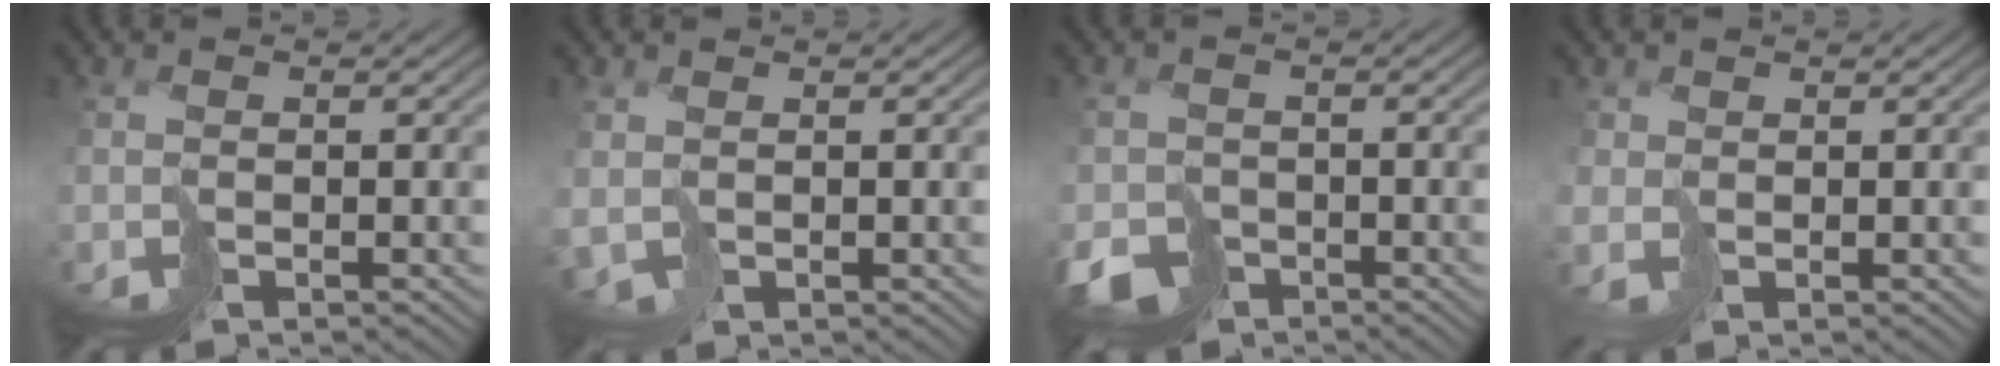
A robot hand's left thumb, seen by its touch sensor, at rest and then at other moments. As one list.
[{"total": 1.6, "force": [0.7, 1.2, 0.8], "torque": [-0.024, -0.009, 0.022]}, {"total": 3.9, "force": [-2.9, 2.4, 1.2], "torque": [-0.020, -0.007, -0.059]}, {"total": 1.4, "force": [0.4, 1.2, 0.5], "torque": [-0.022, -0.009, 0.009]}]